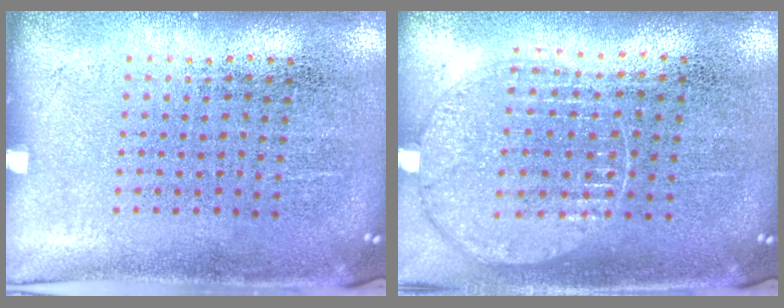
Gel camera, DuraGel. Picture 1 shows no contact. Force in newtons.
{"total": 1.0, "press": 1.0, "slide": 0.1}